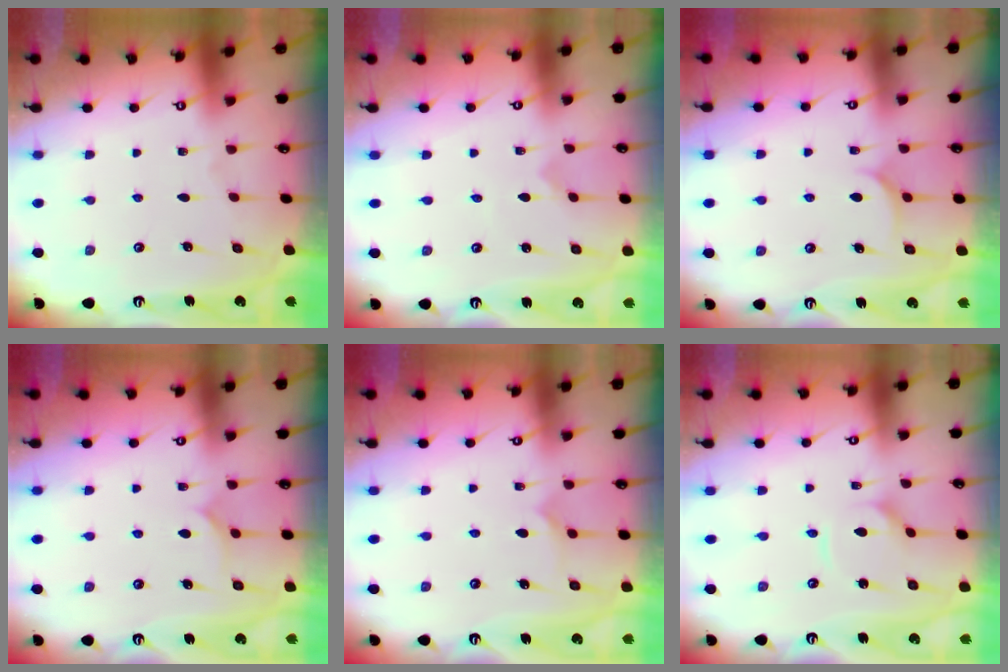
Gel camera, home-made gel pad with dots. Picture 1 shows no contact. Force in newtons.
{"total": 0.0}
{"total": 6.2, "press": 6.2, "slide": 0.6}
{"total": 6.4, "press": 6.4, "slide": 0.4}
{"total": 5.1, "press": 5.1, "slide": 0.1}
{"total": 3.1, "press": 3.1, "slide": 0.3}